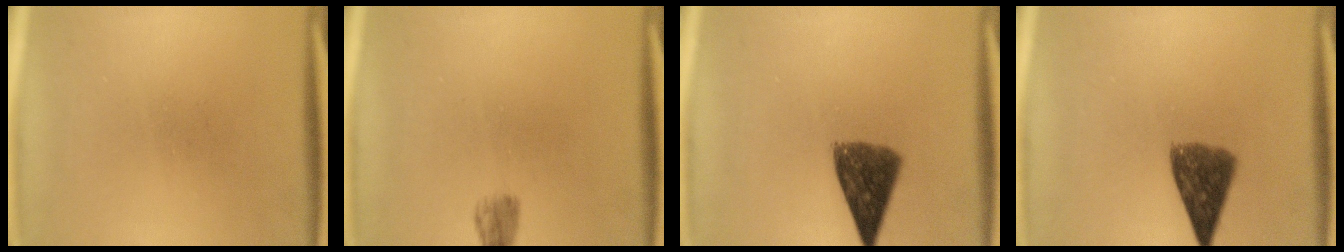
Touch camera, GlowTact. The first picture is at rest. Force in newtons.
{"total": 2.1}
{"total": 8.4}
{"total": 7.6}